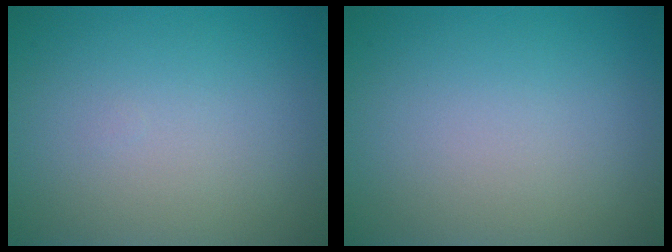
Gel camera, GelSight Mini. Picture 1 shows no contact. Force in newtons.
{"total": 0.0}